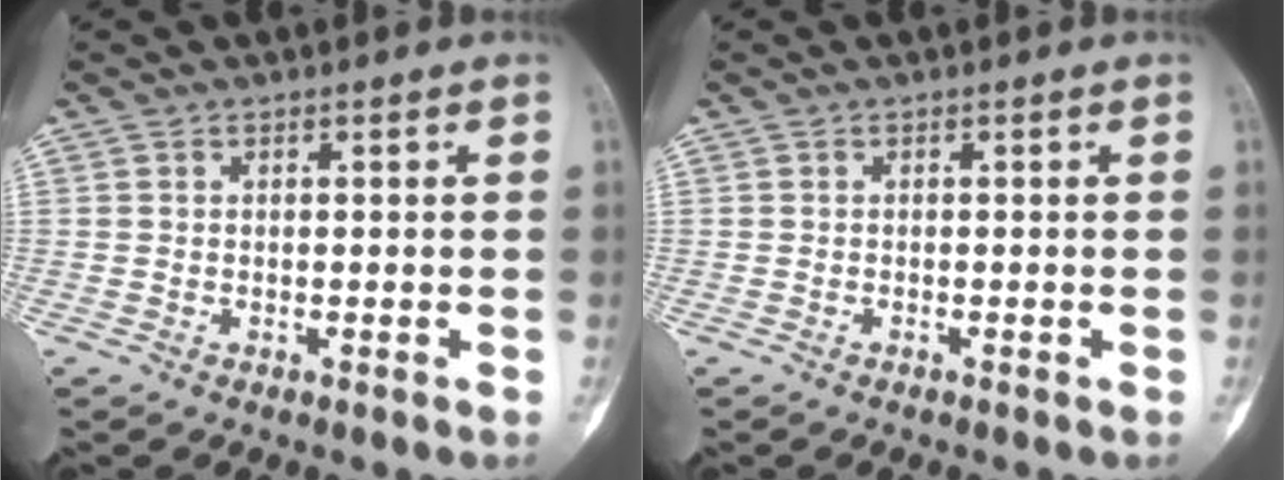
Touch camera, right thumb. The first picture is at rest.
{"total": 0.0}